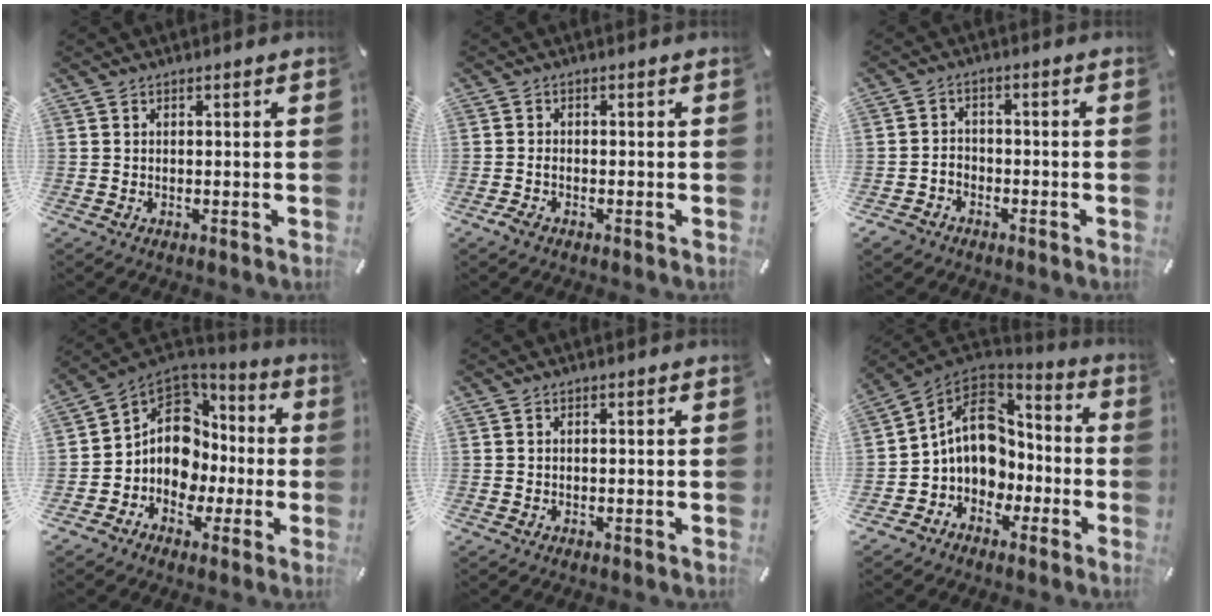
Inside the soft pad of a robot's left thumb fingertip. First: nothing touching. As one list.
[{"total": 1.6, "force": [-1.0, 0.8, 0.9], "torque": [-0.018, 0.003, -0.019]}, {"total": 3.7, "force": [-2.4, 2.7, 0.8], "torque": [-0.020, 0.011, -0.049]}, {"total": 12.0, "force": [0.1, 10.9, 5.2], "torque": [-0.110, -0.008, 0.013]}, {"total": 0.0}, {"total": 13.2, "force": [0.3, 11.3, 6.8], "torque": [-0.122, 0.005, 0.013]}]